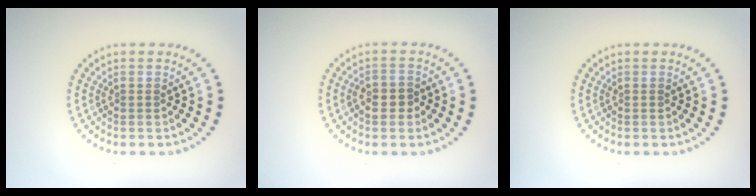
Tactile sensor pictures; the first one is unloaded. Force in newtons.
{"total": 1.7, "press": 1.6, "slide": 0.5}
{"total": 0.0}